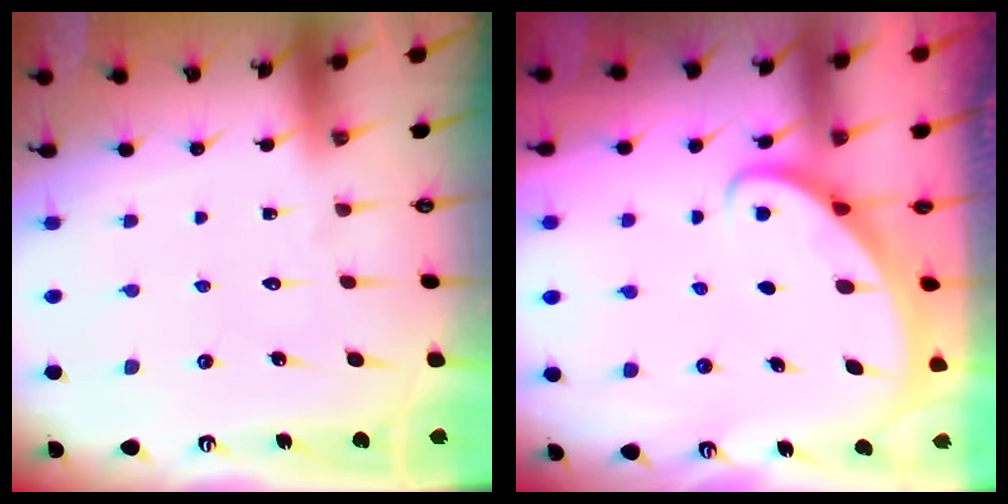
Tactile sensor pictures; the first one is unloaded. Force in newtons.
{"total": 2.5, "press": 2.5, "slide": 0.2}